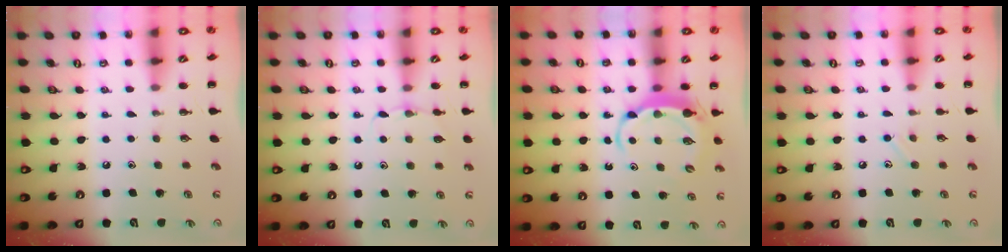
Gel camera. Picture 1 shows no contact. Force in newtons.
{"total": 5.5, "press": 5.2, "slide": 1.7}
{"total": 5.8, "press": 5.8, "slide": 0.5}
{"total": 4.8, "press": 4.6, "slide": 1.5}